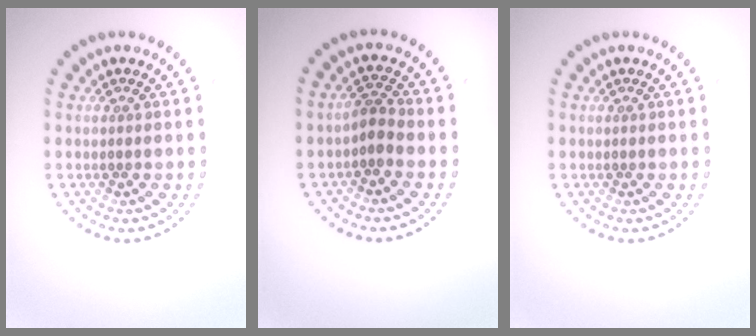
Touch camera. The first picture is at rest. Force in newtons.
{"total": 1.5, "press": 1.3, "slide": 0.9}
{"total": 0.0}